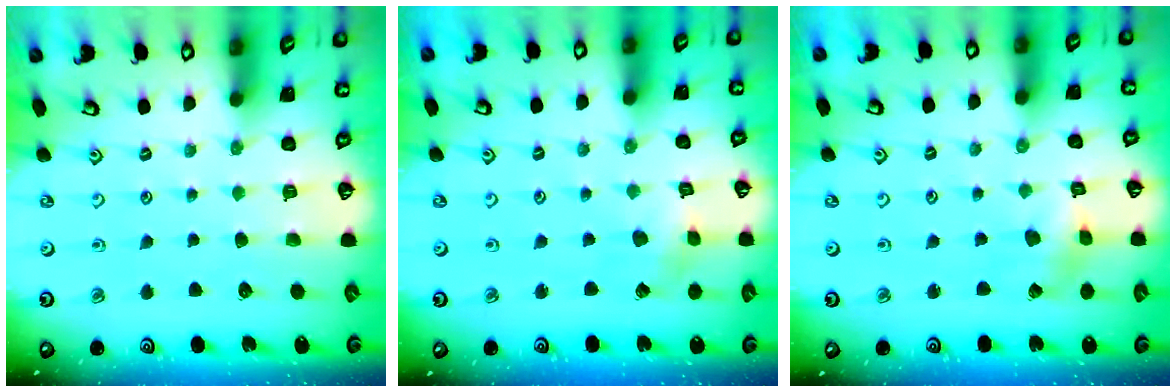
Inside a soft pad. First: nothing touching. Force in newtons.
{"total": 2.7, "press": 2.7, "slide": 0.3}
{"total": 2.8, "press": 2.7, "slide": 0.4}